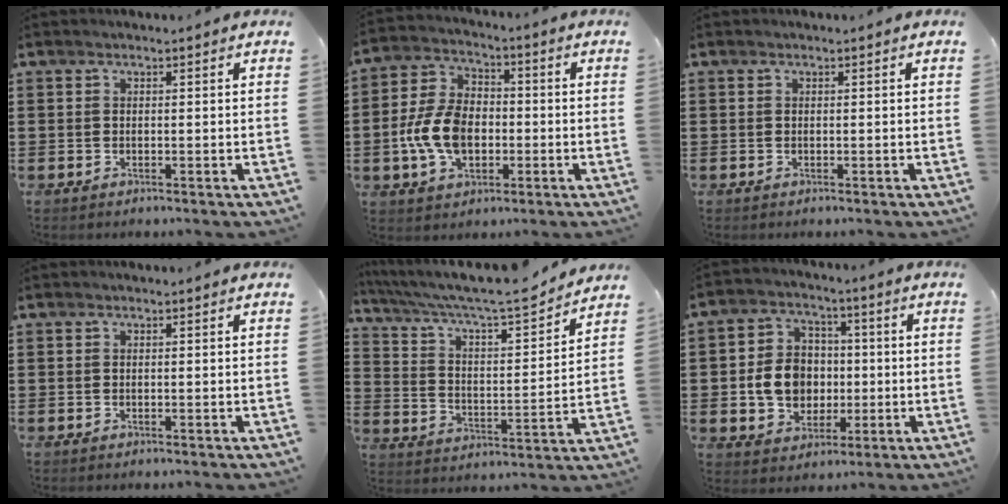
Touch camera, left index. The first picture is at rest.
{"total": 9.5, "force": [-1.9, 6.2, 6.9], "torque": [-0.163, 0.008, -0.040]}
{"total": 0.0}
{"total": 0.0}
{"total": 8.2, "force": [7.2, 0.7, 3.7], "torque": [-0.102, -0.045, 0.119]}
{"total": 8.2, "force": [-0.5, 7.0, 4.1], "torque": [-0.100, 0.016, -0.010]}